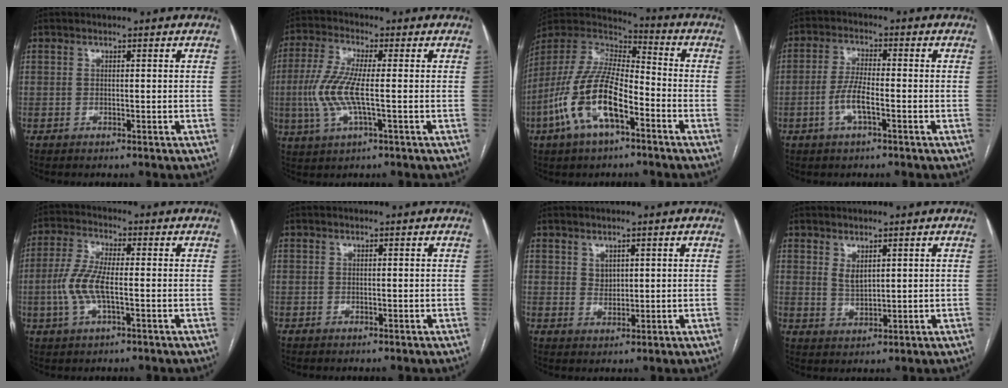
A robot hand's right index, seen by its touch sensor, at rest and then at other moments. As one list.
[{"total": 8.7, "force": [-1.0, 1.7, 8.5], "torque": [-0.197, -0.002, -0.024]}, {"total": 15.6, "force": [-6.2, 5.5, 13.2], "torque": [-0.282, 0.006, -0.116]}, {"total": 5.2, "force": [-1.8, 1.1, 4.8], "torque": [-0.100, 0.005, -0.036]}, {"total": 7.3, "force": [-1.2, 2.1, 6.9], "torque": [-0.160, 0.004, -0.028]}, {"total": 0.0}, {"total": 2.1, "force": [1.1, 1.6, 0.9], "torque": [-0.016, -0.003, 0.024]}, {"total": 2.7, "force": [1.5, 1.3, 1.8], "torque": [-0.036, -0.005, 0.037]}]